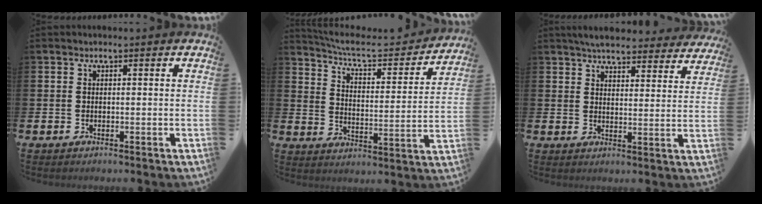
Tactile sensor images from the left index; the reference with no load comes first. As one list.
[{"total": 7.0, "force": [6.3, 1.6, 2.5], "torque": [-0.075, -0.045, 0.102]}, {"total": 5.5, "force": [5.3, 1.0, 1.2], "torque": [-0.031, -0.031, 0.093]}]